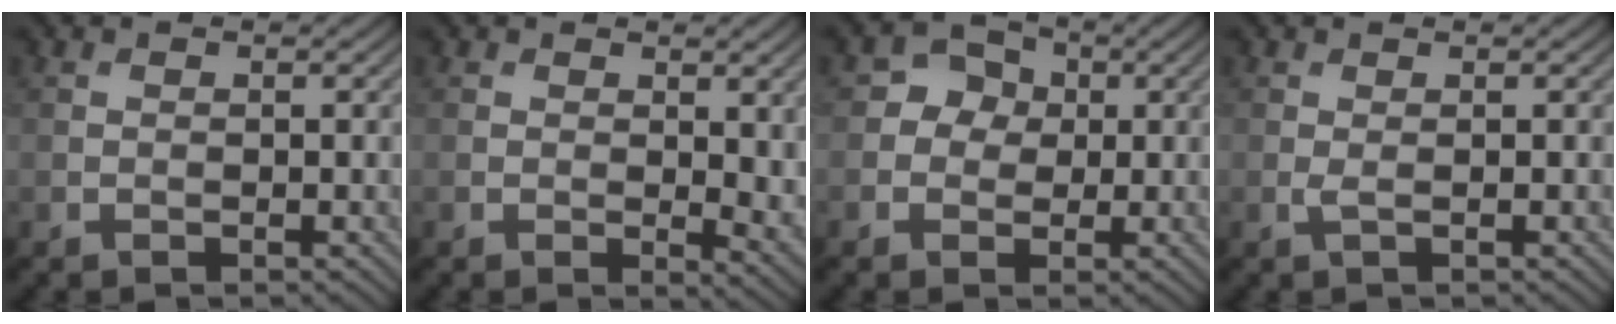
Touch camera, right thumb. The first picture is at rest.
{"total": 4.2, "force": [0.7, 1.8, 3.7], "torque": [-0.053, -0.010, 0.014]}
{"total": 3.4, "force": [0.2, 3.2, 1.2], "torque": [-0.016, 0.004, -0.013]}
{"total": 0.8, "force": [0.1, 0.1, 0.8], "torque": [-0.022, 0.002, 0.001]}